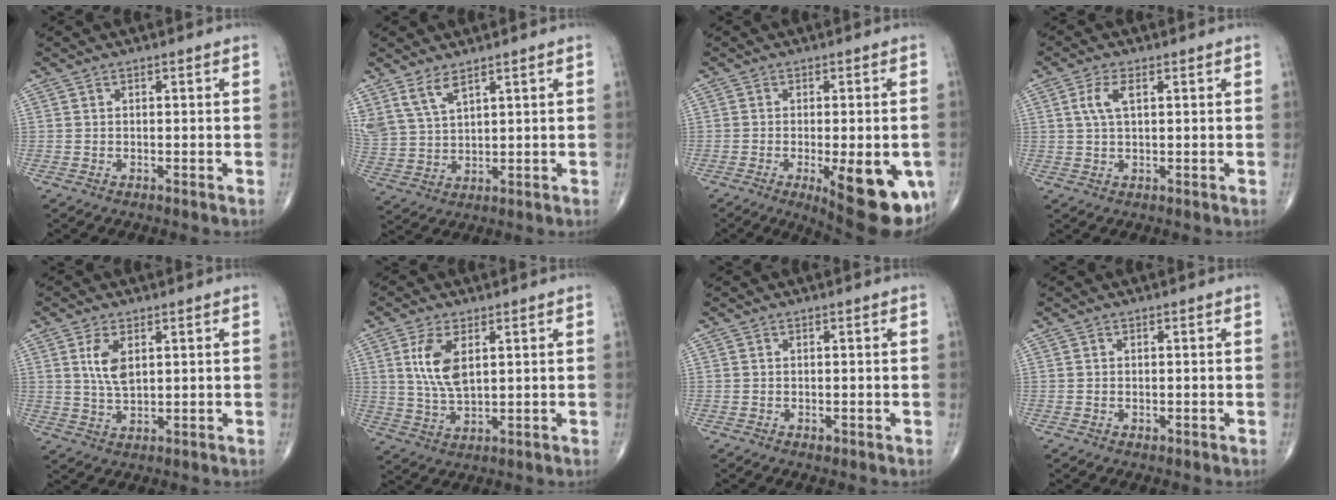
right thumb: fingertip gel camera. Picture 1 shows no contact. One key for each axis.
{"total": 6.5, "fx": 4.5, "fy": 2.5, "fz": 3.9, "tx": -0.078, "ty": -0.018, "tz": 0.103}
{"total": 16.4, "fx": -5.5, "fy": 5.6, "fz": 14.4, "tx": -0.137, "ty": -0.012, "tz": -0.059}
{"total": 4.1, "fx": 1.2, "fy": 1.8, "fz": 3.5, "tx": -0.081, "ty": 0.007, "tz": 0.025}
{"total": 5.5, "fx": 1.8, "fy": 2.7, "fz": 4.5, "tx": -0.086, "ty": -0.010, "tz": 0.041}
{"total": 8.0, "fx": 2.4, "fy": 3.8, "fz": 6.6, "tx": -0.131, "ty": -0.011, "tz": 0.054}
{"total": 0.7, "fx": -0.3, "fy": 0.4, "fz": 0.5, "tx": -0.005, "ty": -0.001, "tz": -0.003}
{"total": 0.6, "fx": -0.1, "fy": 0.4, "fz": 0.4, "tx": -0.005, "ty": -0.001, "tz": -0.001}